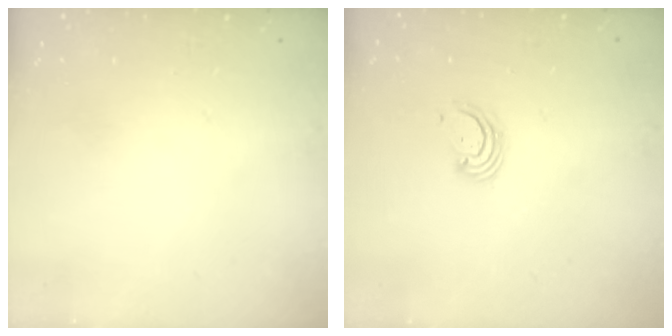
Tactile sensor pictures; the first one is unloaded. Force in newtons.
{"total": 2.8, "press": 2.8, "slide": 0.3}